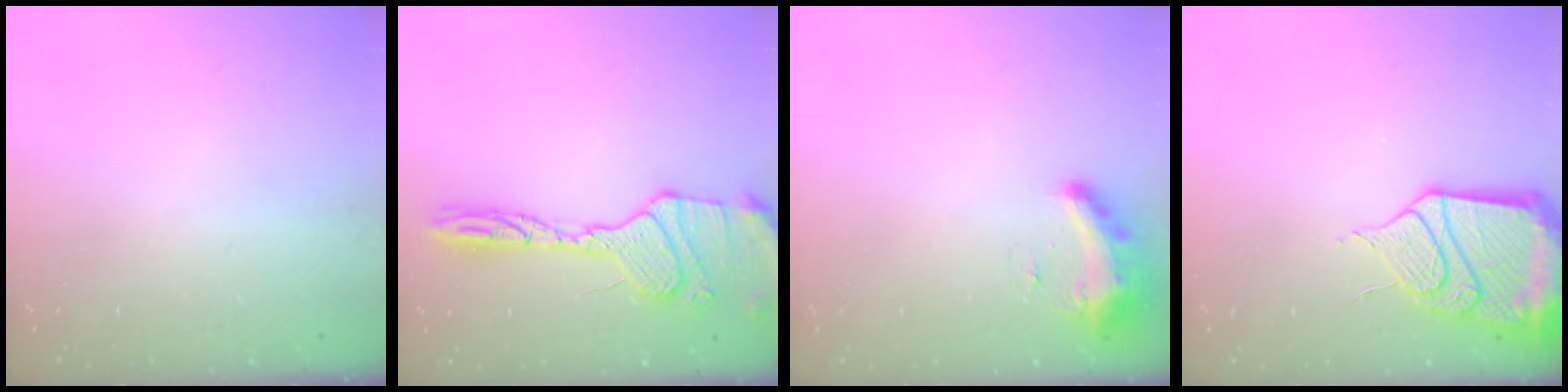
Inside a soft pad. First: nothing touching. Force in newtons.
{"total": 18.5, "press": 18.3, "slide": 2.8}
{"total": 9.0, "press": 9.0, "slide": 0.9}
{"total": 17.5, "press": 17.4, "slide": 1.8}